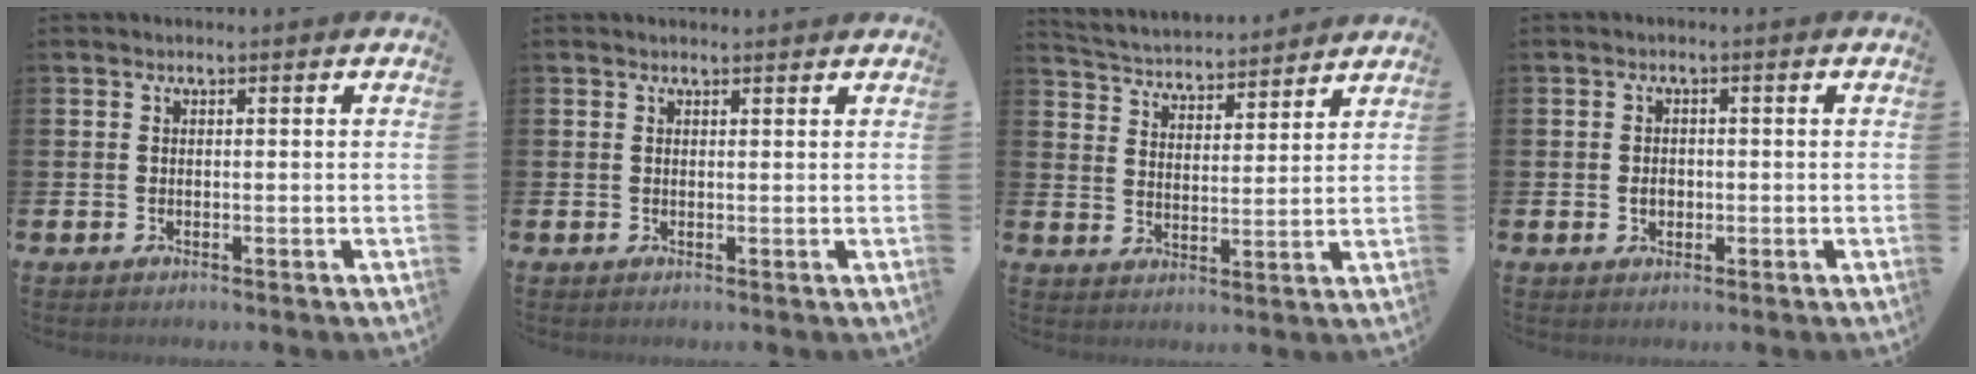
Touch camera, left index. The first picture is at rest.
{"total": 0.8, "force": [0.8, 0.1, 0.2], "torque": [0.008, -0.003, 0.012]}
{"total": 4.3, "force": [4.2, 0.6, 0.0], "torque": [-0.023, -0.037, 0.070]}
{"total": 1.7, "force": [-0.2, 1.4, 1.1], "torque": [-0.010, 0.003, -0.009]}